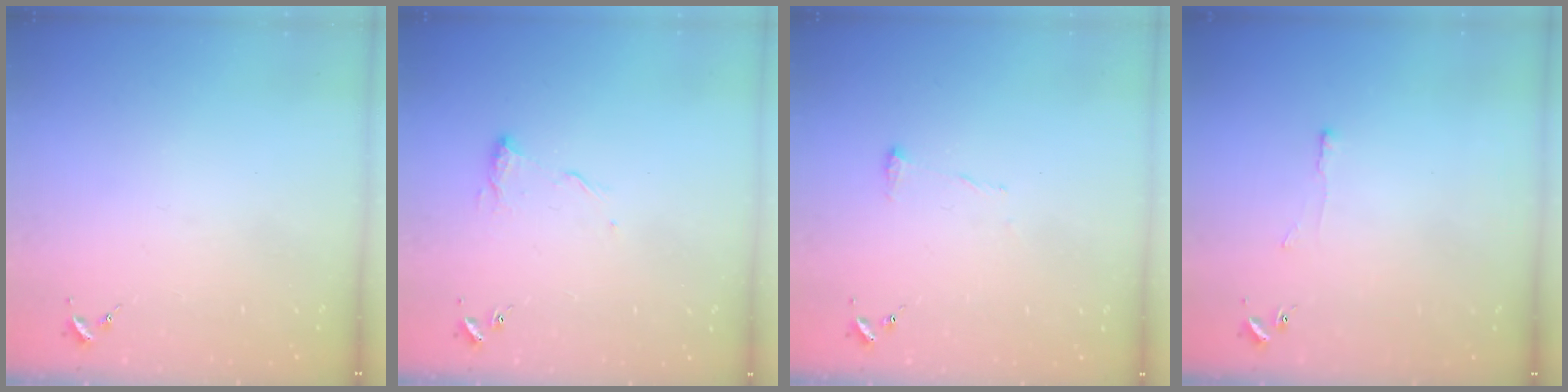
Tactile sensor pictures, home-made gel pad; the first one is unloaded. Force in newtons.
{"total": 7.1, "press": 7.1, "slide": 0.2}
{"total": 7.6, "press": 7.6, "slide": 0.2}
{"total": 3.3, "press": 3.3, "slide": 0.3}